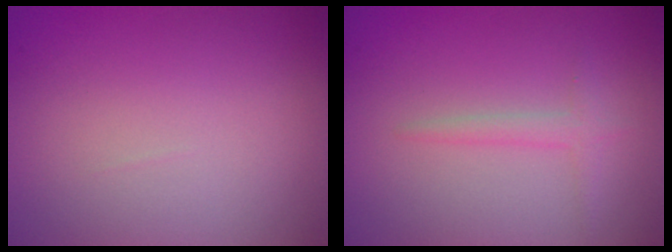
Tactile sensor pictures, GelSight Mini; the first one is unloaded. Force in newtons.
{"total": 1.5, "press": 1.5, "slide": 0.1}